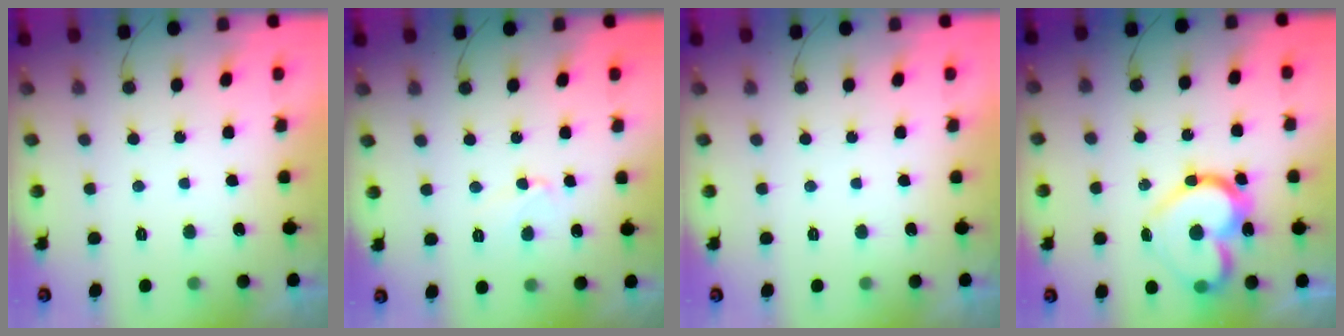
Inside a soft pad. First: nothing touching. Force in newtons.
{"total": 5.1, "press": 5.1, "slide": 0.6}
{"total": 0.0}
{"total": 17.4, "press": 17.3, "slide": 1.6}